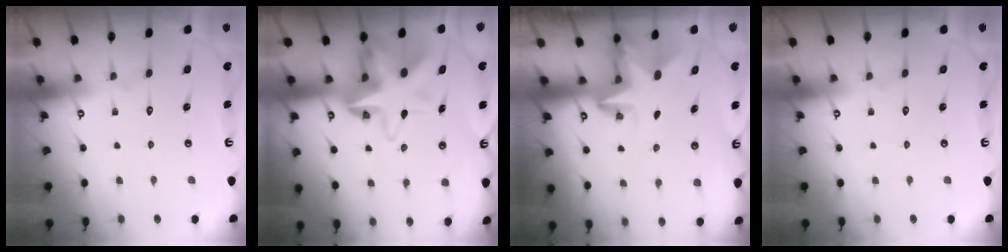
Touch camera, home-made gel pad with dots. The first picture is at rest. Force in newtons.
{"total": 12.3, "press": 12.0, "slide": 2.4}
{"total": 2.8, "press": 2.8, "slide": 0.2}
{"total": 0.0}